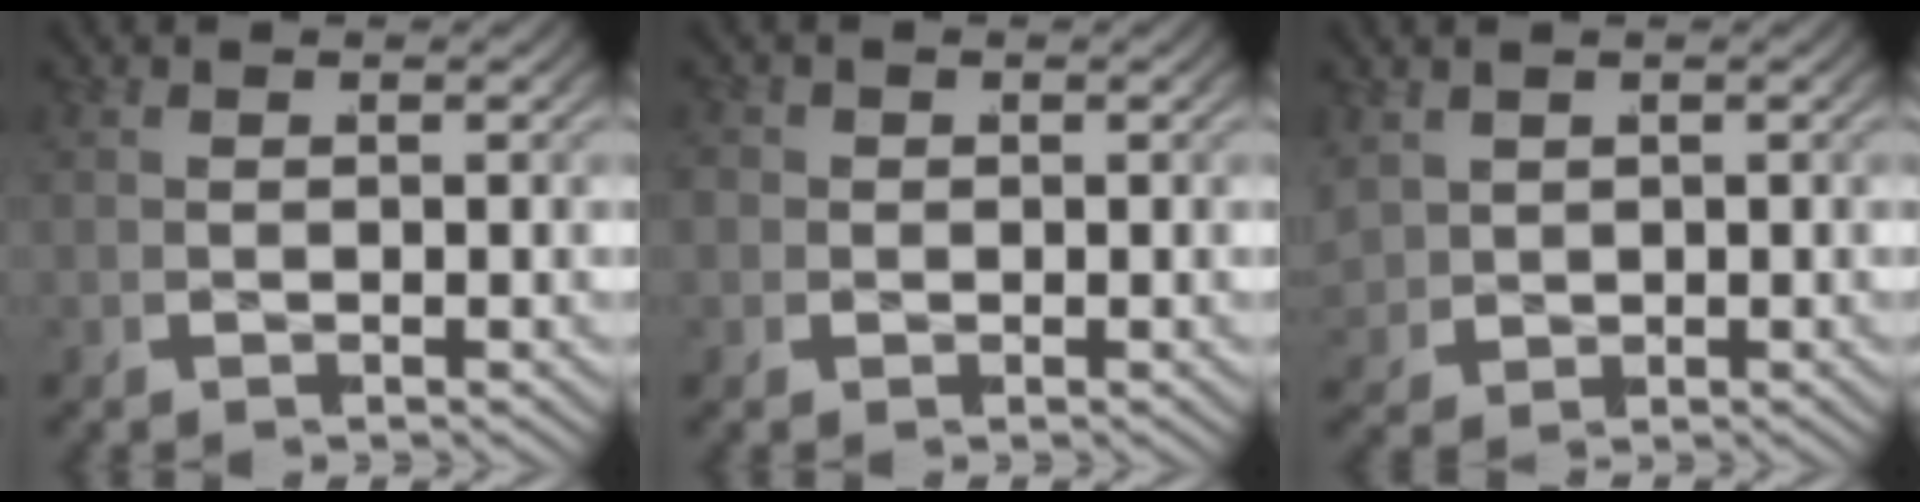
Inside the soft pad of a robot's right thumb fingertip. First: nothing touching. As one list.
[{"total": 2.2, "force": [0.0, 2.1, 0.8], "torque": [-0.020, -0.009, 0.000]}, {"total": 1.7, "force": [0.6, 1.5, 0.6], "torque": [-0.018, -0.009, 0.019]}]